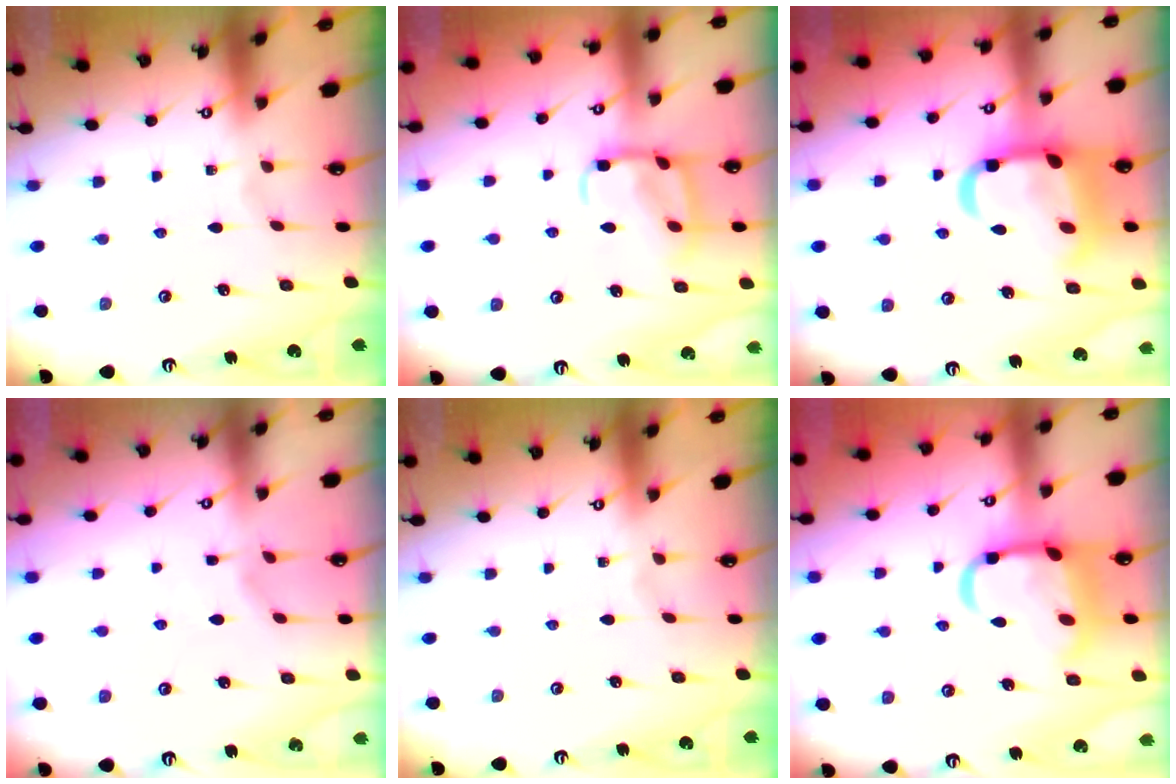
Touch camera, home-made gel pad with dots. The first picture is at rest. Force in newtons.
{"total": 12.0, "press": 12.0, "slide": 1.1}
{"total": 18.0, "press": 17.9, "slide": 1.7}
{"total": 2.8, "press": 2.8, "slide": 0.5}
{"total": 0.0}
{"total": 16.3, "press": 16.2, "slide": 1.9}